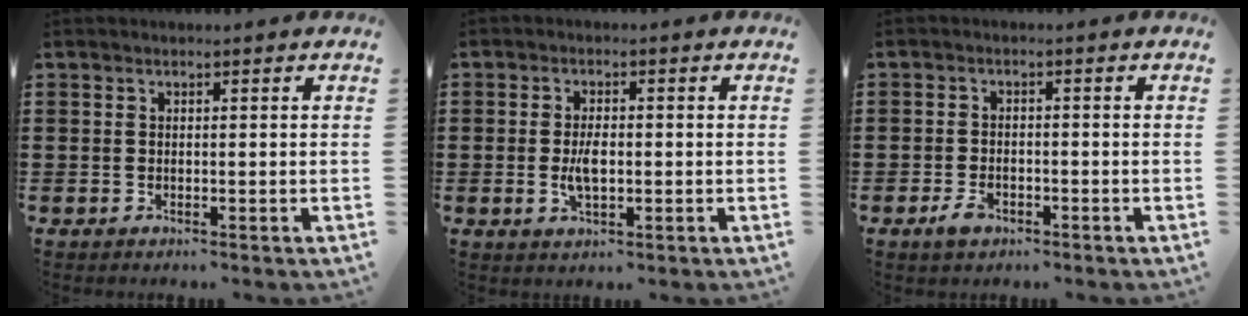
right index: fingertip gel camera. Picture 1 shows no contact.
{"total": 3.9, "force": [-0.5, 1.8, 3.5], "torque": [-0.071, 0.000, -0.010]}
{"total": 2.6, "force": [-1.4, 1.4, 1.6], "torque": [-0.037, -0.001, -0.029]}